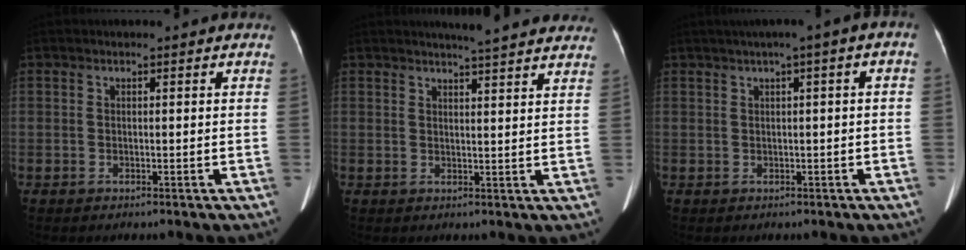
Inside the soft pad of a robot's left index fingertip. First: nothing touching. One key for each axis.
{"total": 11.3, "fx": 10.4, "fy": 0.7, "fz": 4.5, "tx": -0.050, "ty": -0.001, "tz": 0.109}
{"total": 4.3, "fx": 1.2, "fy": 0.3, "fz": 4.1, "tx": -0.057, "ty": 0.021, "tz": 0.016}